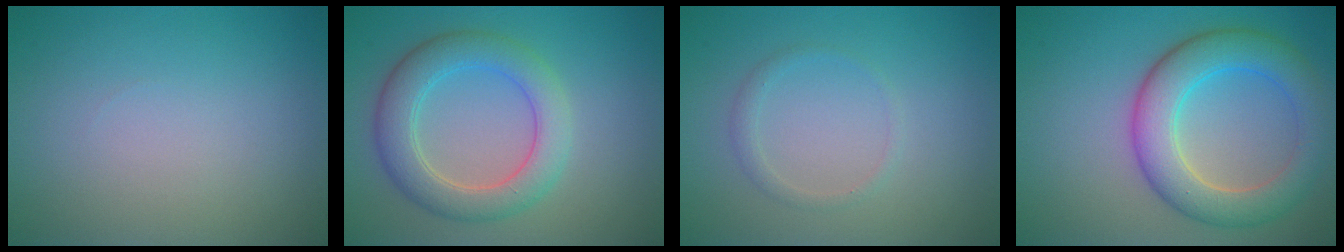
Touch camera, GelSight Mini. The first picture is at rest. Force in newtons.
{"total": 5.2, "press": 5.2, "slide": 0.2}
{"total": 1.1, "press": 1.0, "slide": 0.1}
{"total": 6.6, "press": 6.6, "slide": 0.2}